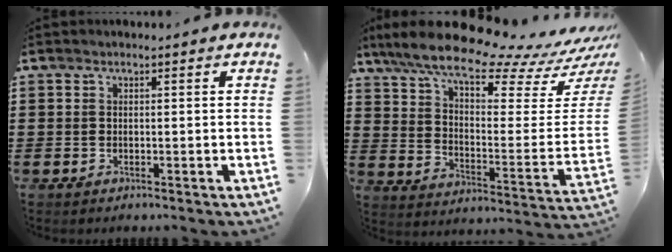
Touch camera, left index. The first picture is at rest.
{"total": 13.0, "force": [10.5, 1.9, 7.5], "torque": [-0.162, -0.073, 0.177]}